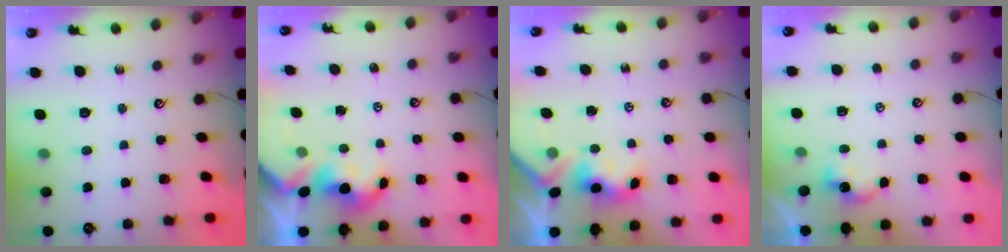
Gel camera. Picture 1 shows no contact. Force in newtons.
{"total": 2.4, "press": 2.4, "slide": 0.3}
{"total": 3.0, "press": 2.9, "slide": 0.6}
{"total": 3.4, "press": 3.4, "slide": 0.0}